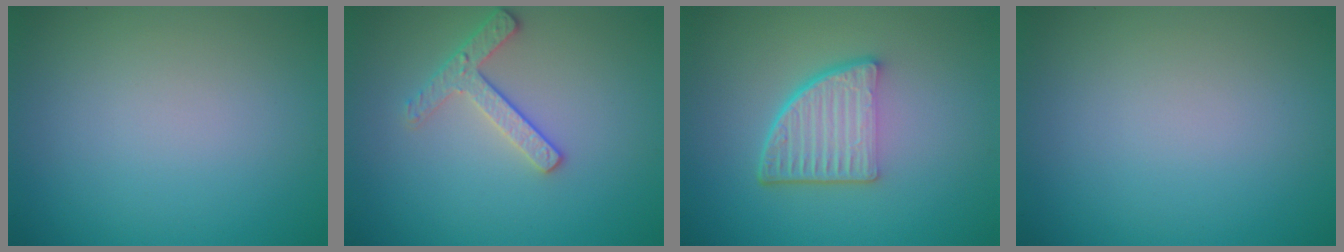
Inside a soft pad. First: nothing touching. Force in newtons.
{"total": 2.5, "press": 2.4, "slide": 0.7}
{"total": 5.2, "press": 3.6, "slide": 3.8}
{"total": 0.0}